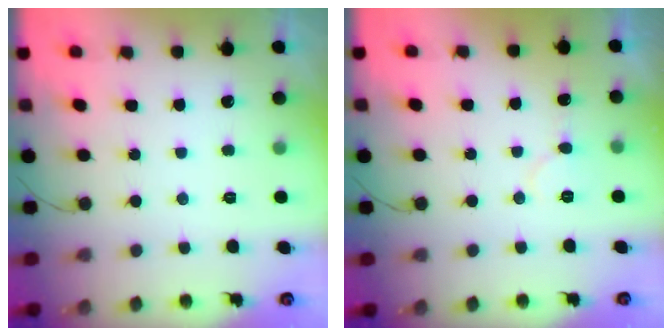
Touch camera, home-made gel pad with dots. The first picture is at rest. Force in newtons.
{"total": 6.1, "press": 6.1, "slide": 0.6}